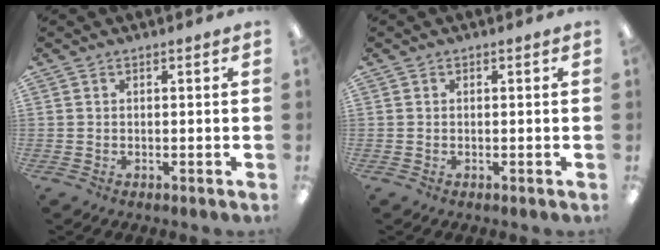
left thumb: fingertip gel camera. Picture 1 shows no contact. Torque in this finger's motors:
{"motor_torque": [0.00, 0.00, 0.00, 0.00, 0.00]}